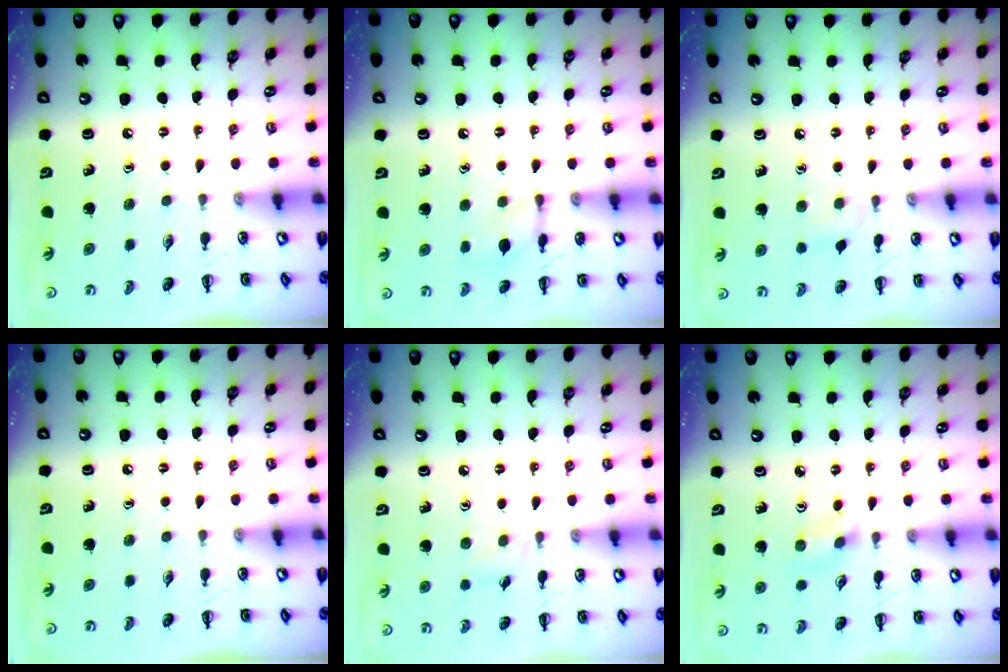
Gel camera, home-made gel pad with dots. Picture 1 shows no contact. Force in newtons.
{"total": 7.7, "press": 7.6, "slide": 1.3}
{"total": 5.2, "press": 4.8, "slide": 2.0}
{"total": 0.0}
{"total": 3.2, "press": 2.9, "slide": 1.3}
{"total": 1.4, "press": 1.3, "slide": 0.5}